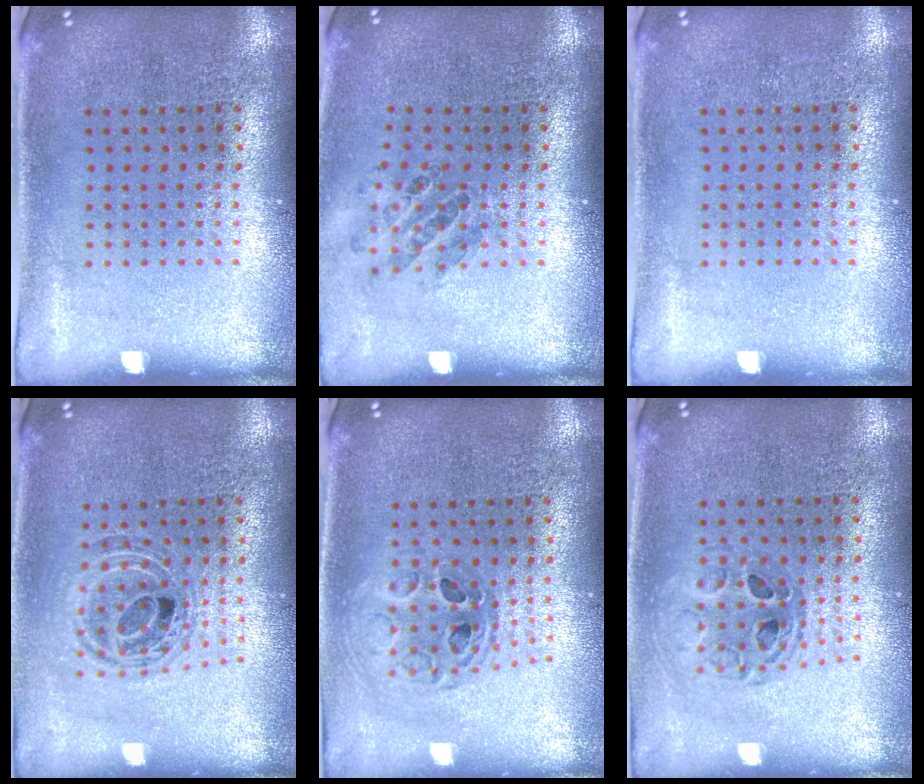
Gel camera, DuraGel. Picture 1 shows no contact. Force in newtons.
{"total": 0.9, "press": 0.9, "slide": 0.0}
{"total": 0.0}
{"total": 0.8, "press": 0.8, "slide": 0.2}
{"total": 0.7, "press": 0.7, "slide": 0.1}
{"total": 0.7, "press": 0.7, "slide": 0.1}